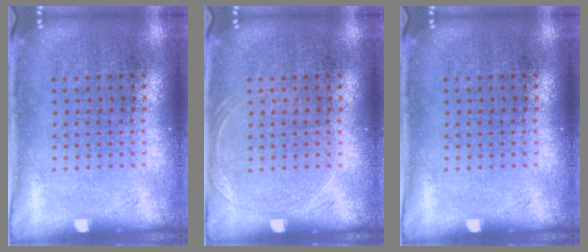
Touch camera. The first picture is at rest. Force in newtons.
{"total": 0.9, "press": 0.8, "slide": 0.3}
{"total": 0.0}